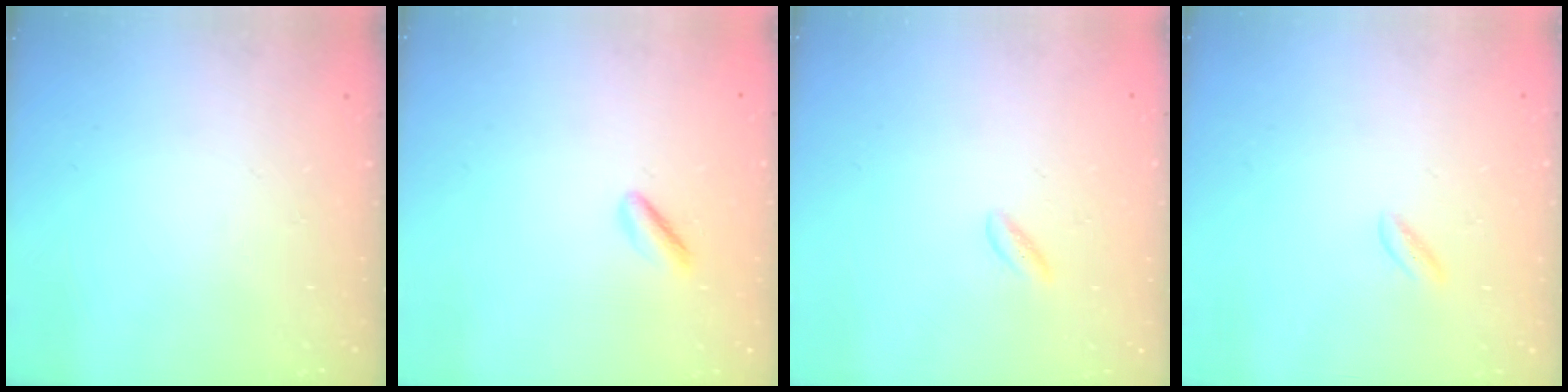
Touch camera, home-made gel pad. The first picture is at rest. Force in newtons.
{"total": 1.1, "press": 0.8, "slide": 0.8}
{"total": 1.4, "press": 1.1, "slide": 0.8}
{"total": 1.3, "press": 1.0, "slide": 0.7}